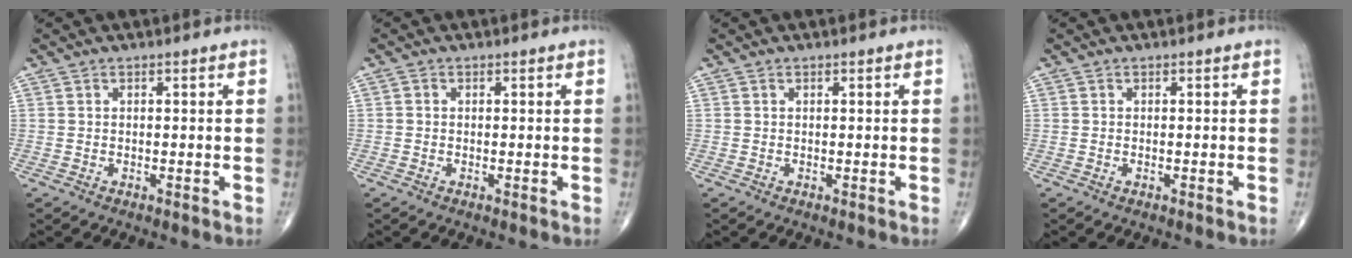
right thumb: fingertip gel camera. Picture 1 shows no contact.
{"total": 0.6, "force": [0.0, 0.5, 0.2], "torque": [-0.001, 0.001, -0.004]}
{"total": 0.0}
{"total": 0.0}